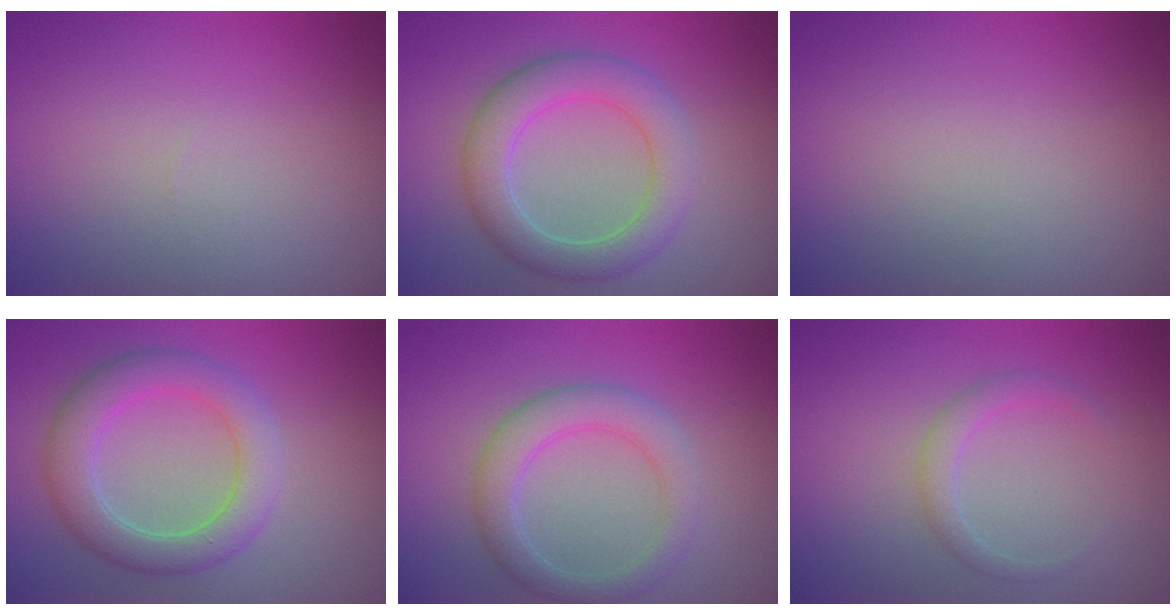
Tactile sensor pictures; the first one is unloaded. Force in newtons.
{"total": 5.3, "press": 5.3, "slide": 0.3}
{"total": 0.0}
{"total": 5.2, "press": 5.2, "slide": 0.2}
{"total": 4.0, "press": 3.9, "slide": 0.4}
{"total": 1.7, "press": 1.7, "slide": 0.2}